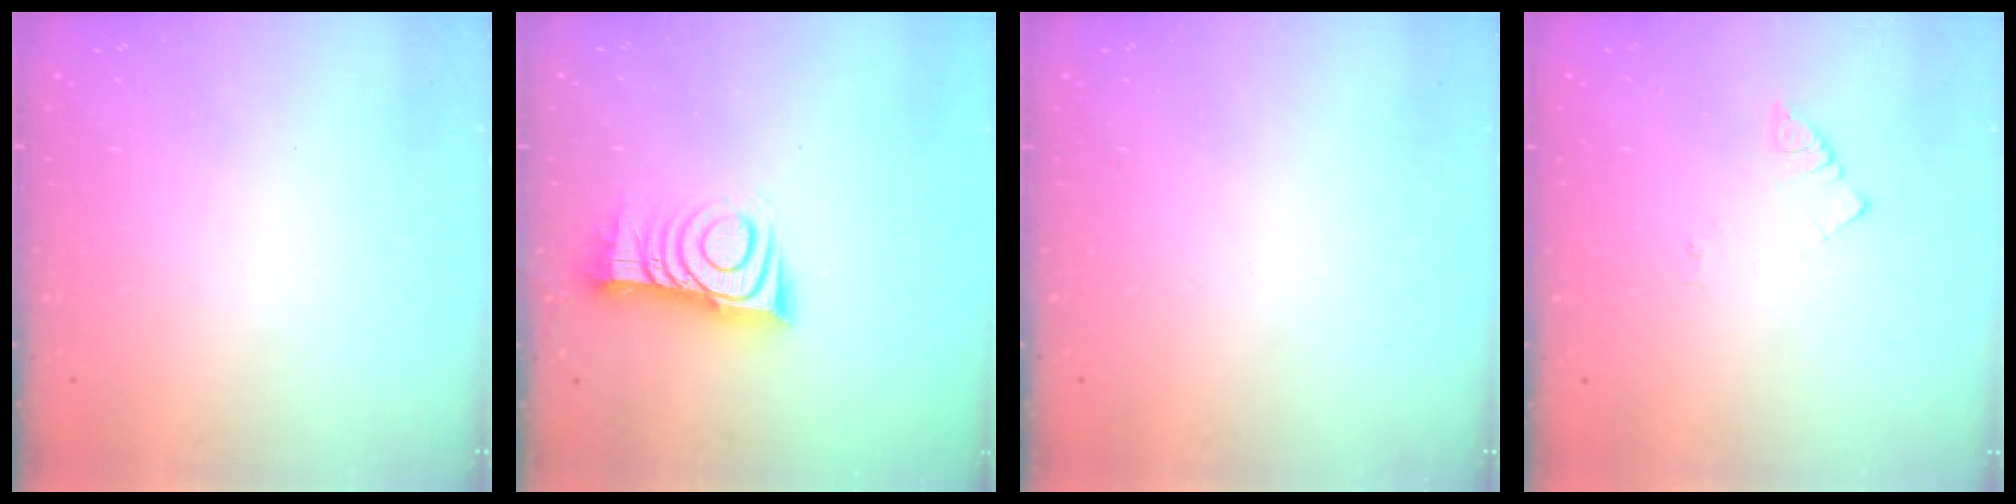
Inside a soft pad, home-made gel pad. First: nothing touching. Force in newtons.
{"total": 11.6, "press": 11.5, "slide": 0.8}
{"total": 0.0}
{"total": 1.7, "press": 1.7, "slide": 0.3}